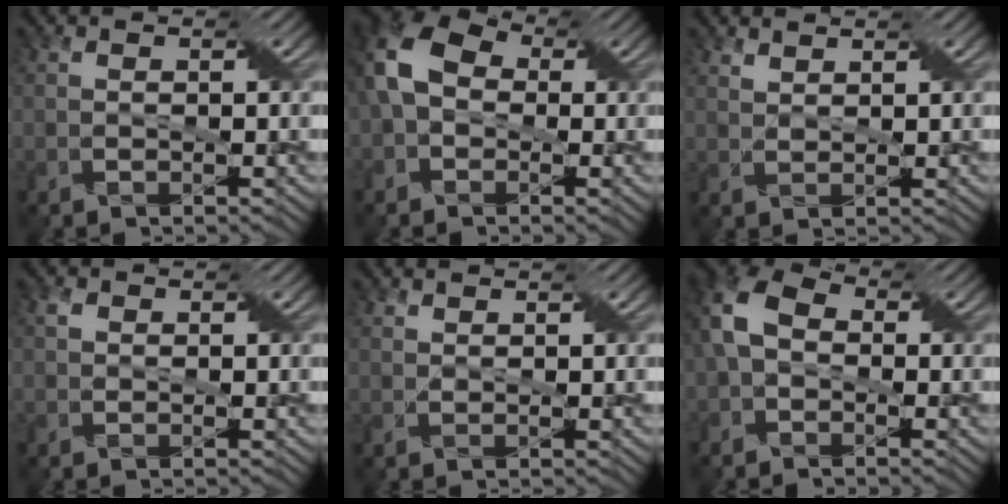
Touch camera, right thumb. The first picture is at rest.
{"total": 9.5, "force": [0.5, 7.2, 6.2], "torque": [-0.159, 0.015, -0.004]}
{"total": 1.9, "force": [1.7, 0.6, 0.6], "torque": [-0.015, -0.003, 0.039]}
{"total": 1.1, "force": [0.4, 0.9, 0.5], "torque": [-0.011, 0.003, 0.007]}
{"total": 1.0, "force": [0.9, 0.2, 0.2], "torque": [-0.011, 0.002, 0.022]}
{"total": 7.3, "force": [0.0, 5.4, 4.9], "torque": [-0.129, 0.012, -0.013]}